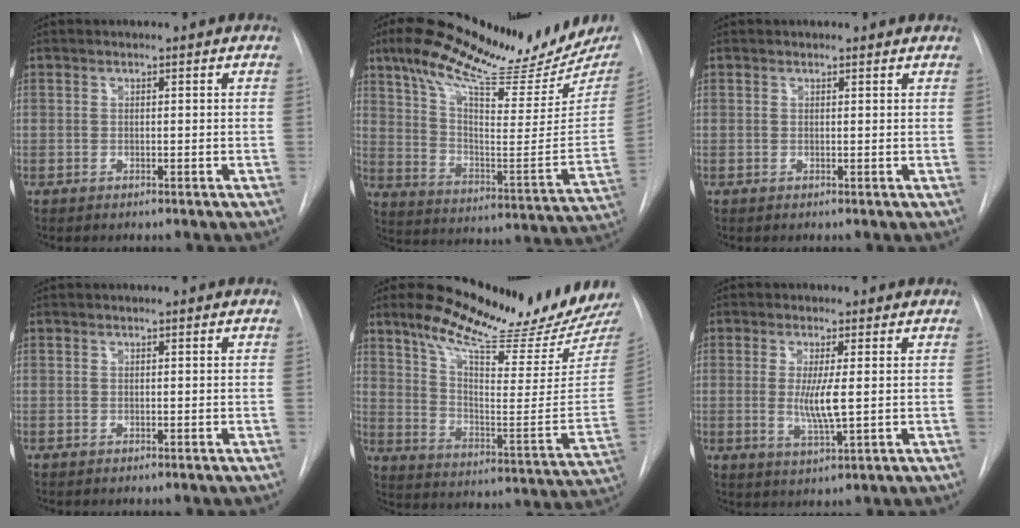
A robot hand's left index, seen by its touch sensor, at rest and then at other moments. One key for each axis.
{"total": 25.3, "fx": 20.3, "fy": 4.8, "fz": 14.3, "tx": -0.229, "ty": -0.029, "tz": 0.288}
{"total": 1.1, "fx": 1.0, "fy": 0.4, "fz": 0.0, "tx": -0.008, "ty": 0.001, "tz": 0.008}
{"total": 0.0}
{"total": 20.4, "fx": 18.0, "fy": 0.3, "fz": 9.6, "tx": -0.156, "ty": -0.080, "tz": 0.260}
{"total": 5.1, "fx": 0.0, "fy": 0.5, "fz": 5.0, "tx": -0.100, "ty": -0.014, "tz": 0.000}